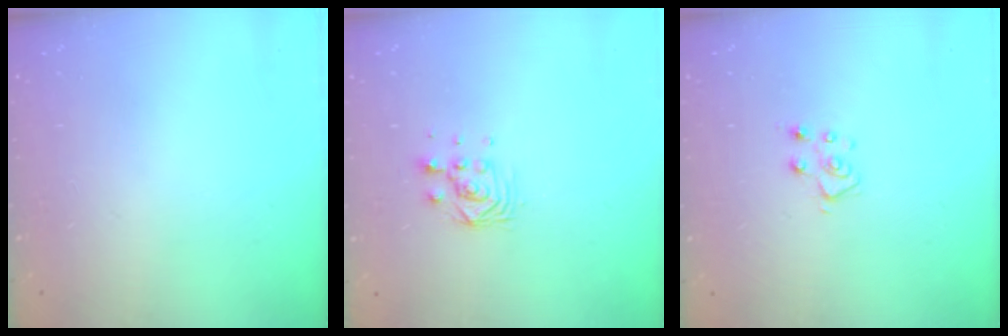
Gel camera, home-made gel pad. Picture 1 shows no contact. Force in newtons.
{"total": 4.7, "press": 4.6, "slide": 0.6}
{"total": 5.7, "press": 5.7, "slide": 0.5}